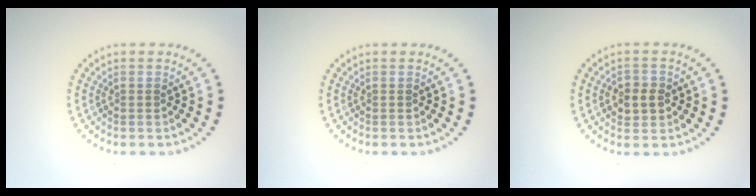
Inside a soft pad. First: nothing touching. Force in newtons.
{"total": 0.0}
{"total": 2.4, "press": 2.4, "slide": 0.4}